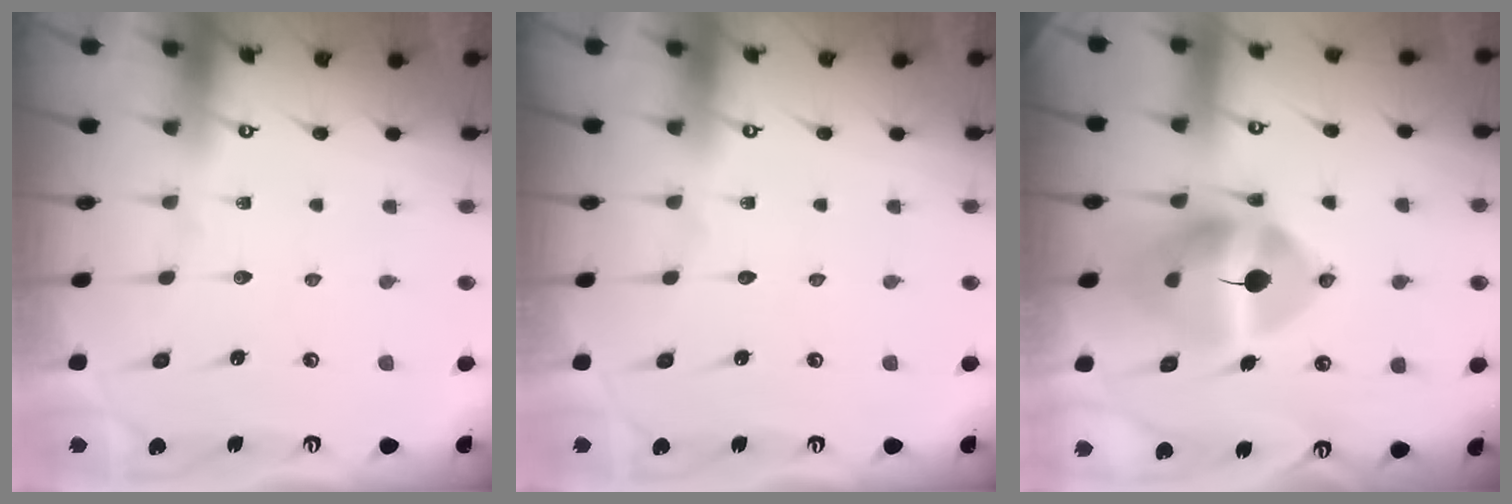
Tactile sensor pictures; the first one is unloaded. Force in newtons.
{"total": 0.0}
{"total": 14.6, "press": 14.4, "slide": 2.1}